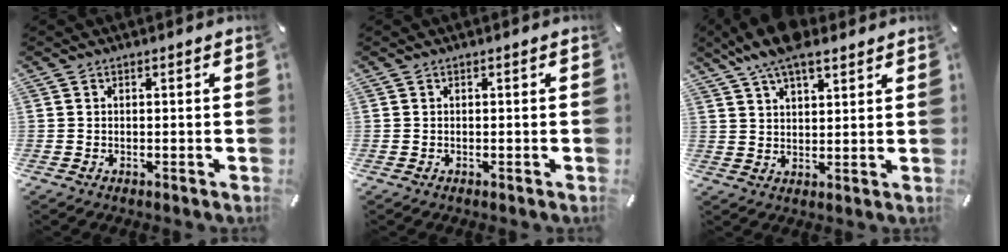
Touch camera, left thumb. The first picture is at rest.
{"total": 0.0}
{"total": 9.1, "force": [6.7, 3.7, 4.9], "torque": [-0.093, -0.022, 0.124]}